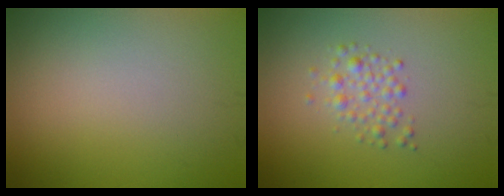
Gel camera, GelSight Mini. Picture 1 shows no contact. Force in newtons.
{"total": 1.8, "press": 1.8, "slide": 0.0}